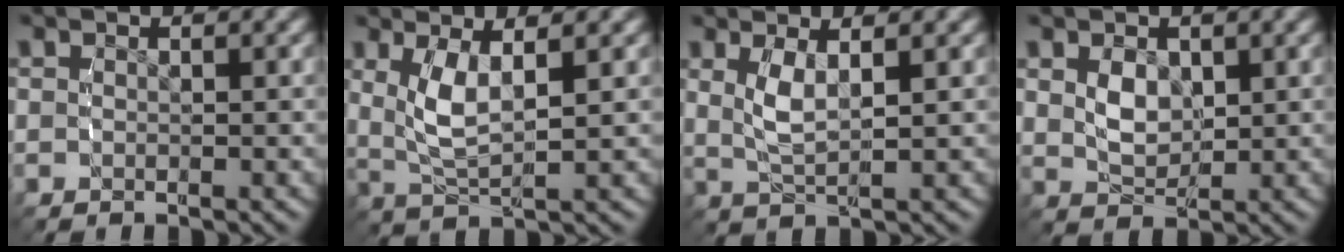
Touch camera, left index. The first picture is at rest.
{"total": 4.4, "force": [0.8, 2.6, 3.4], "torque": [-0.102, -0.016, 0.022]}
{"total": 2.7, "force": [0.8, 1.2, 2.4], "torque": [-0.068, -0.007, 0.017]}
{"total": 2.5, "force": [0.5, 1.7, 1.7], "torque": [-0.040, -0.011, 0.016]}